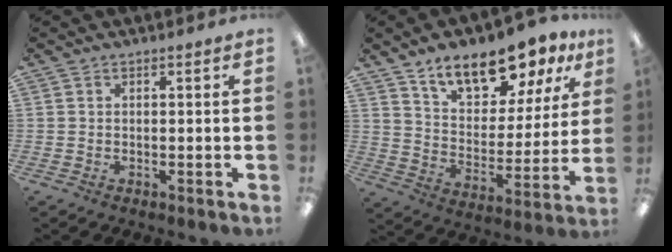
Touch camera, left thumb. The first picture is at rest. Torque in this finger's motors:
{"motor_torque": [0.42, 0.58, 1.34, -1.43, 0.08]}